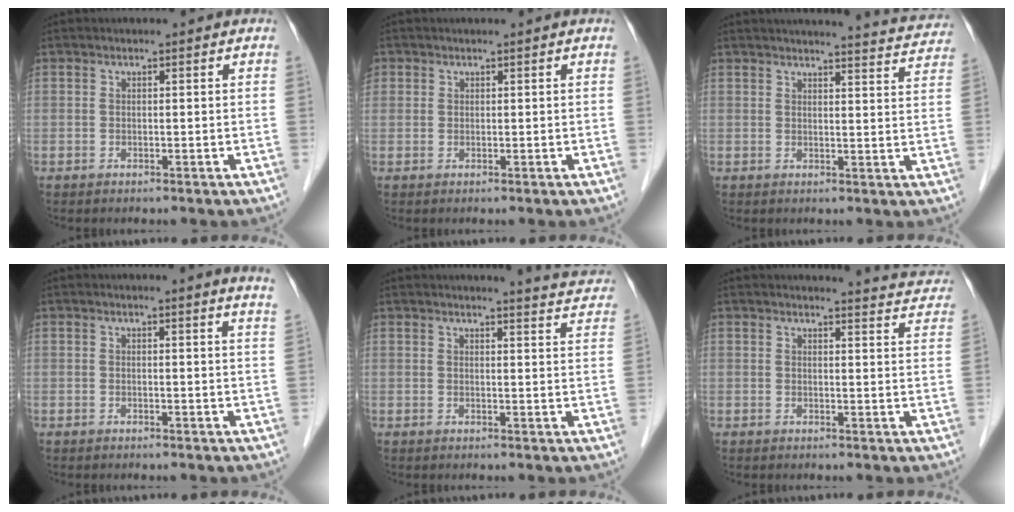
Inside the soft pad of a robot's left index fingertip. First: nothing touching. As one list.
[{"total": 0.8, "force": [0.4, 0.7, 0.0], "torque": [0.007, -0.001, 0.006]}, {"total": 14.3, "force": [13.9, 1.1, 3.2], "torque": [-0.028, -0.032, 0.143]}, {"total": 3.5, "force": [3.1, -0.7, 1.4], "torque": [-0.019, -0.017, 0.017]}, {"total": 7.8, "force": [7.7, 0.0, 1.2], "torque": [-0.013, -0.024, 0.070]}, {"total": 8.5, "force": [8.5, 0.5, 0.7], "torque": [0.003, -0.031, 0.073]}]